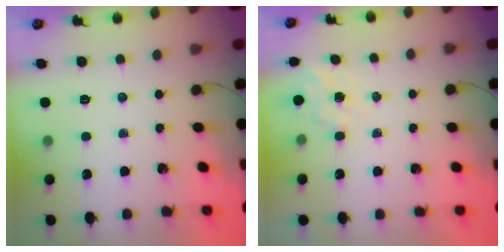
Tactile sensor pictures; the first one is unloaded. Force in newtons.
{"total": 5.3, "press": 5.2, "slide": 1.2}